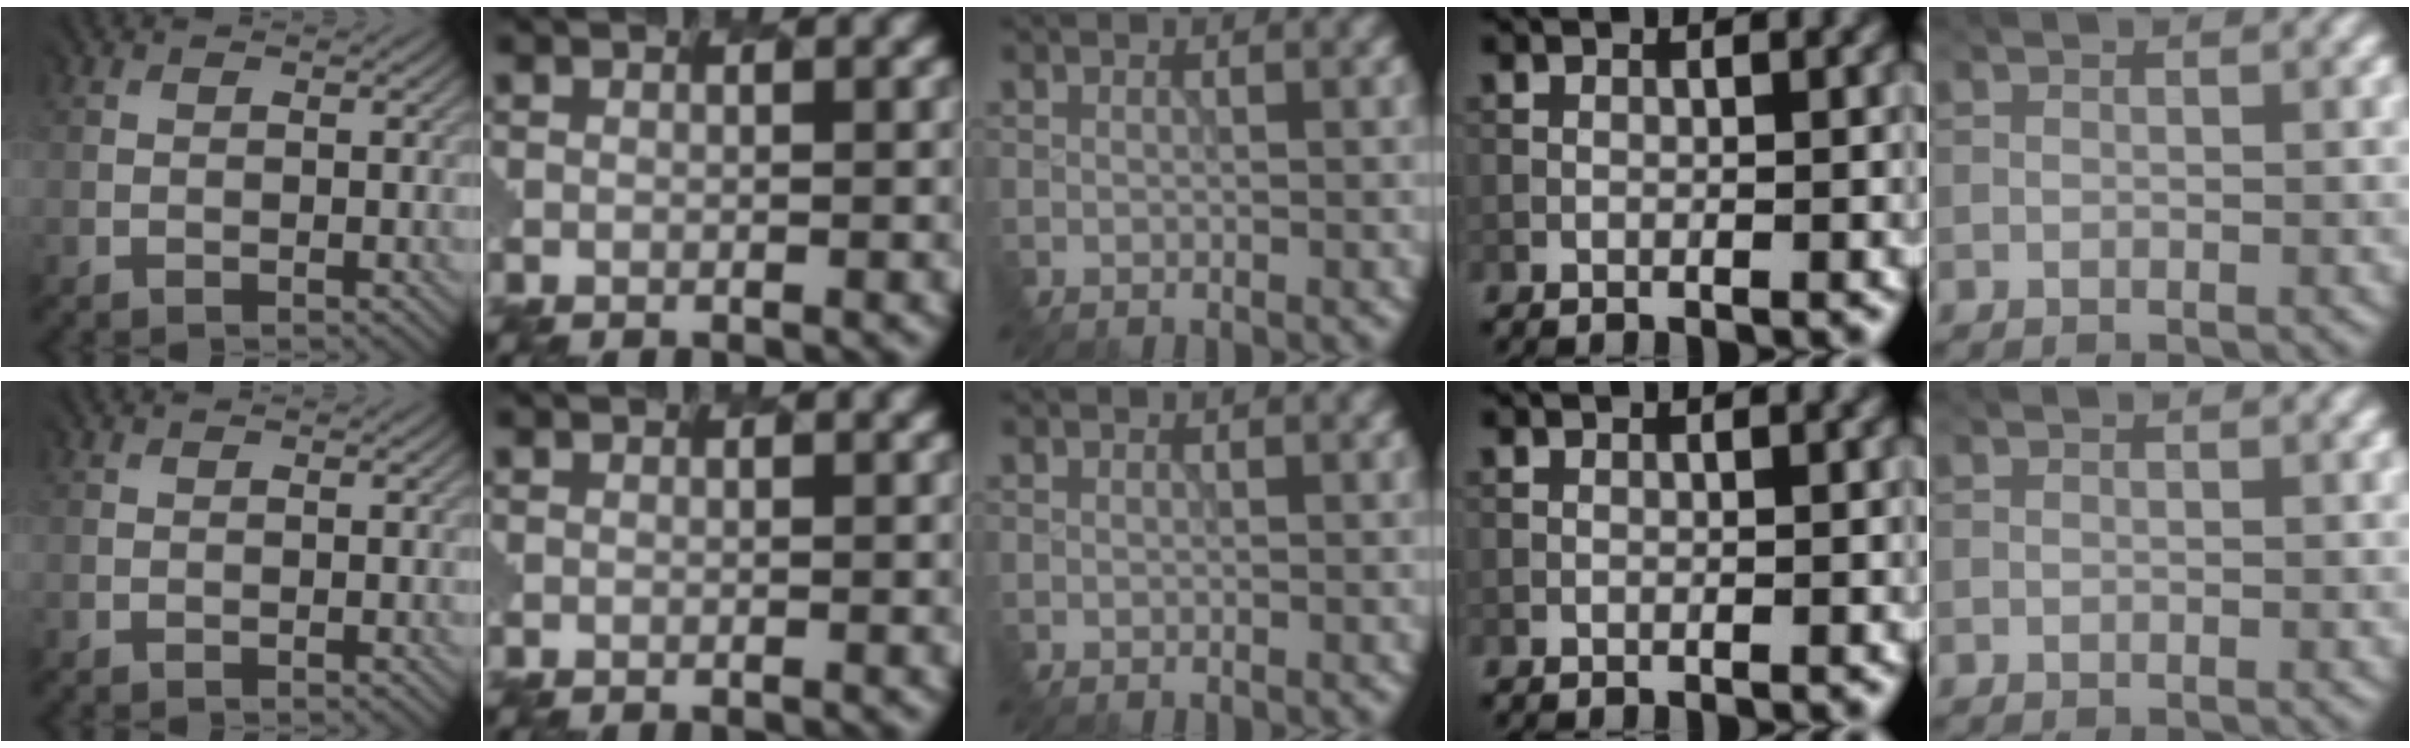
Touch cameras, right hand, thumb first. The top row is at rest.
{}